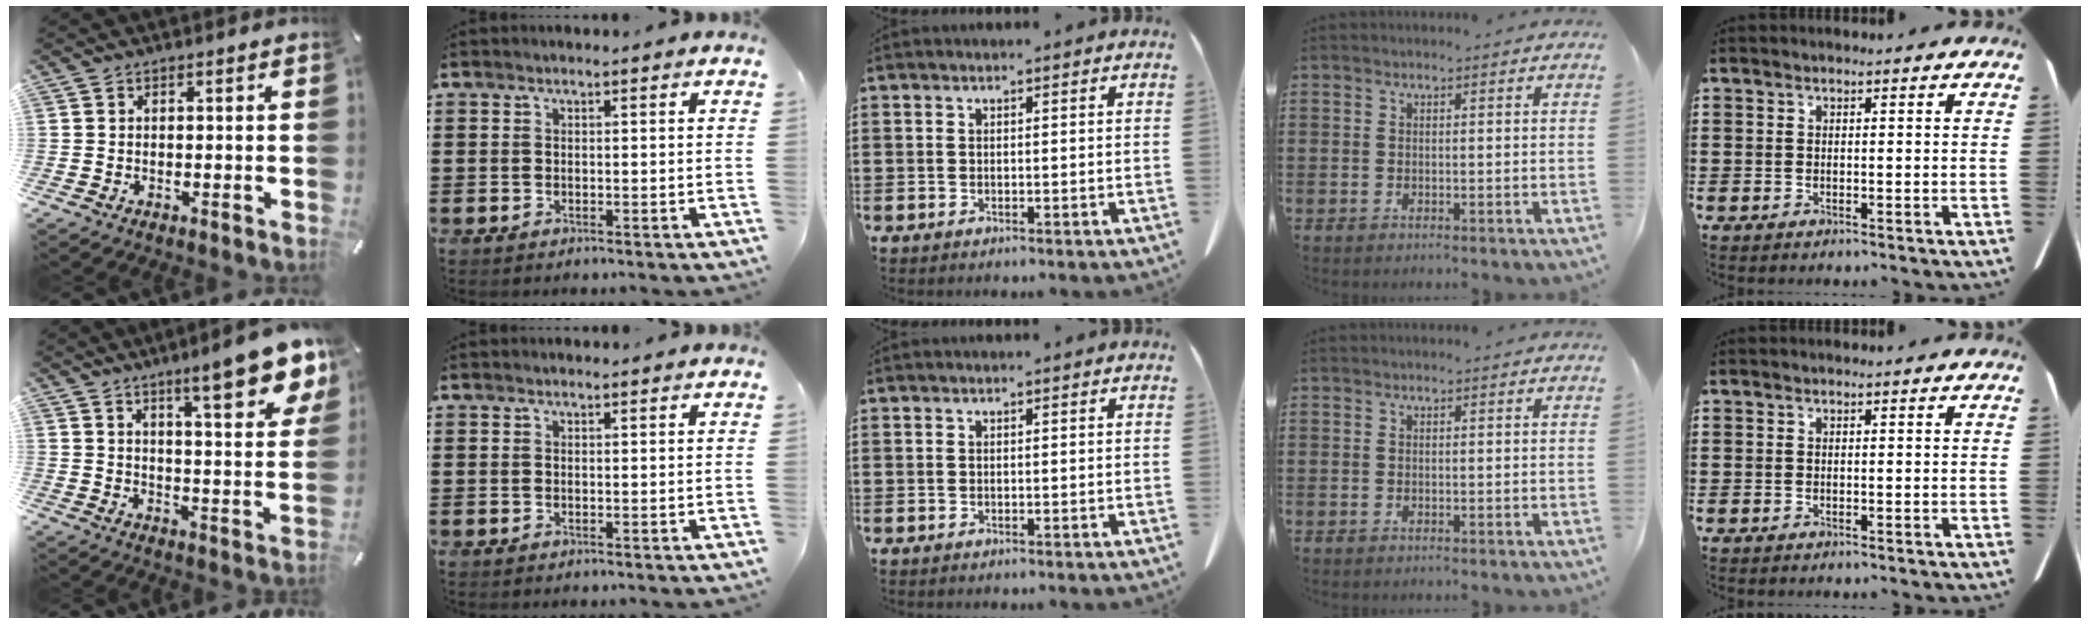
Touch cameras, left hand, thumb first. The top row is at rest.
{"thumb": {"total": 14.6, "force": [10.2, 3.2, 10.0], "torque": [-0.142, -0.062, 0.162]}}